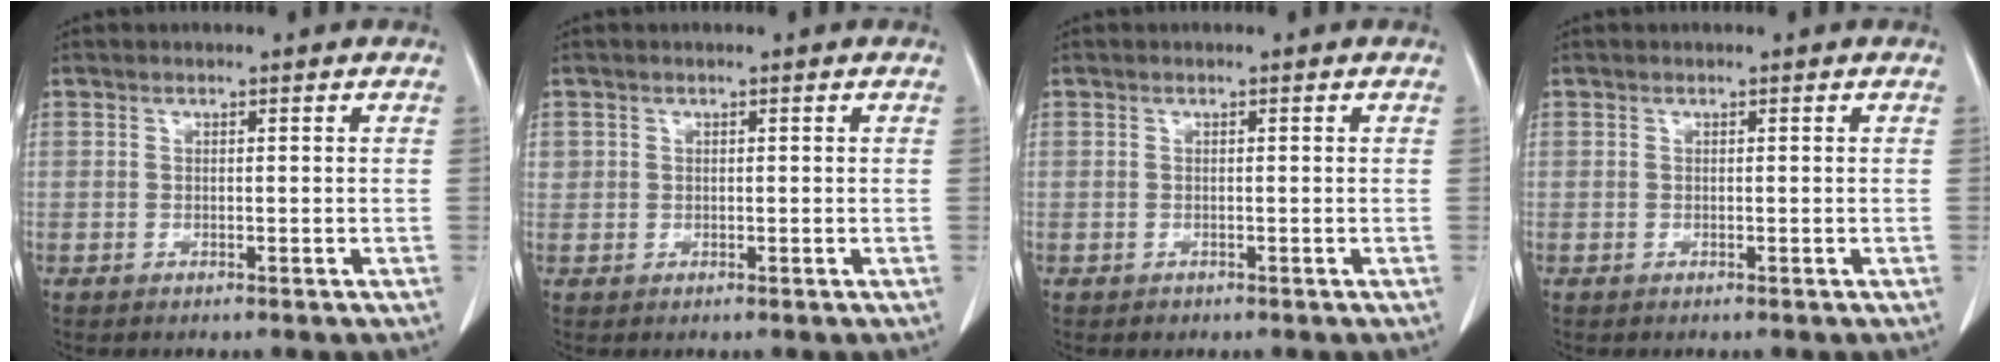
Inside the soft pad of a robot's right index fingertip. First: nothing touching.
{"total": 1.1, "force": [0.4, 1.1, 0.1], "torque": [0.011, 0.003, 0.003]}
{"total": 0.5, "force": [-0.3, 0.4, 0.1], "torque": [-0.004, 0.002, -0.004]}
{"total": 0.0}